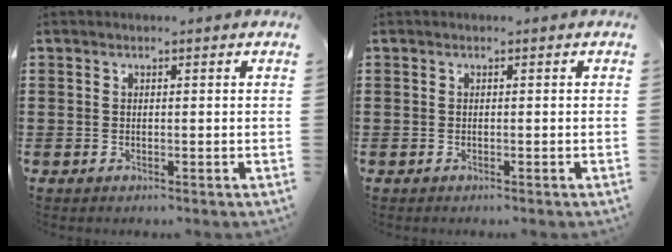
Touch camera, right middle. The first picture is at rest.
{"total": 0.0}